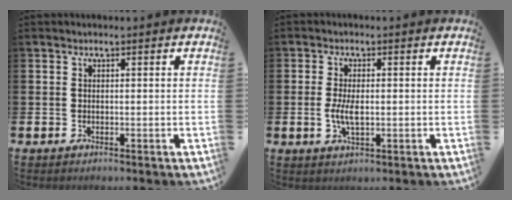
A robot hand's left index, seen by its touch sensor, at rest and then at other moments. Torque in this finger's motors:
{"motor_torque": [0.87, 0.24, 0.14, 0.14]}